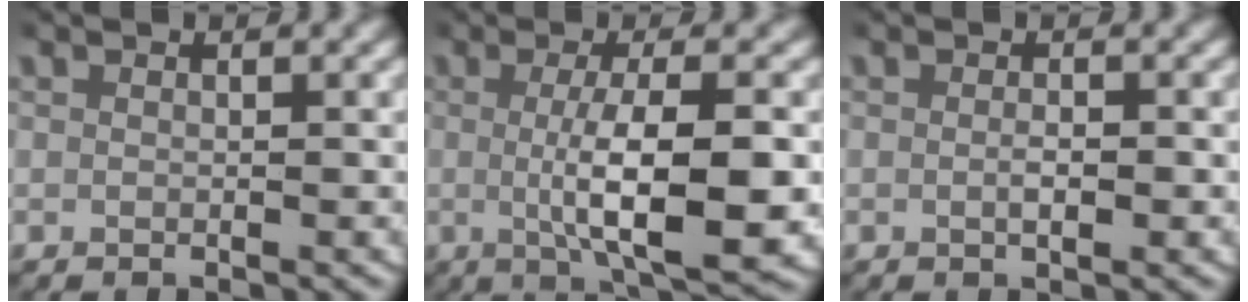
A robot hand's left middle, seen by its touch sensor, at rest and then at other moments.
{"total": 6.9, "force": [-0.7, 1.5, 6.6], "torque": [-0.108, -0.008, -0.008]}
{"total": 1.2, "force": [-0.2, 0.4, 1.0], "torque": [-0.018, -0.001, -0.004]}